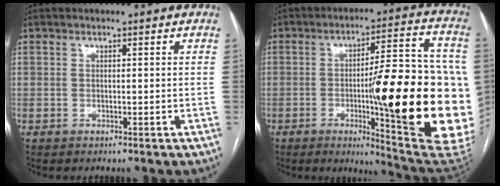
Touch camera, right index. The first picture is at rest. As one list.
[{"total": 25.8, "force": [-3.7, 3.0, 25.3], "torque": [-0.274, 0.001, -0.046]}]